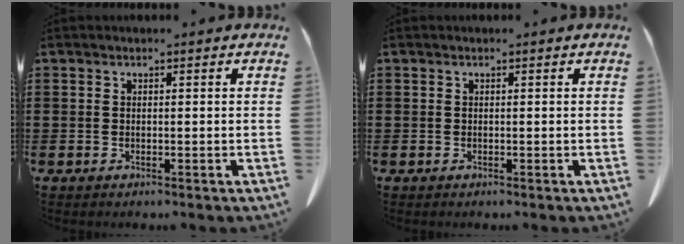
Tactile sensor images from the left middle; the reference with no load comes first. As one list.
[{"total": 0.0}]